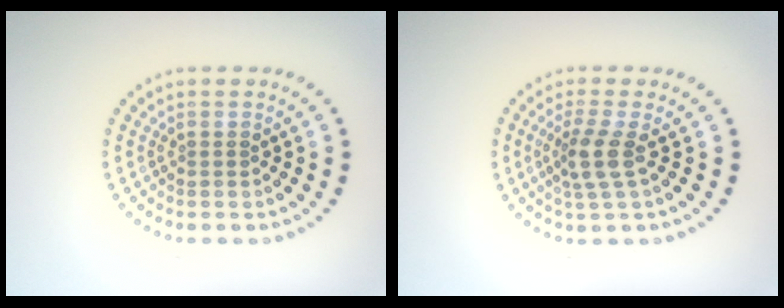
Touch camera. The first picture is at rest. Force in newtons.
{"total": 2.8, "press": 2.1, "slide": 1.8}